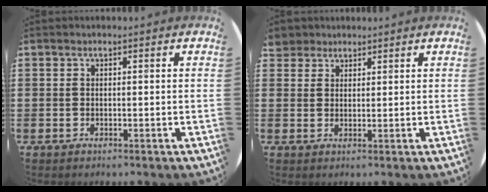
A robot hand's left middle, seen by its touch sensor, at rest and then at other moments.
{"total": 2.8, "force": [2.5, 1.3, 0.0], "torque": [0.002, 0.002, 0.047]}